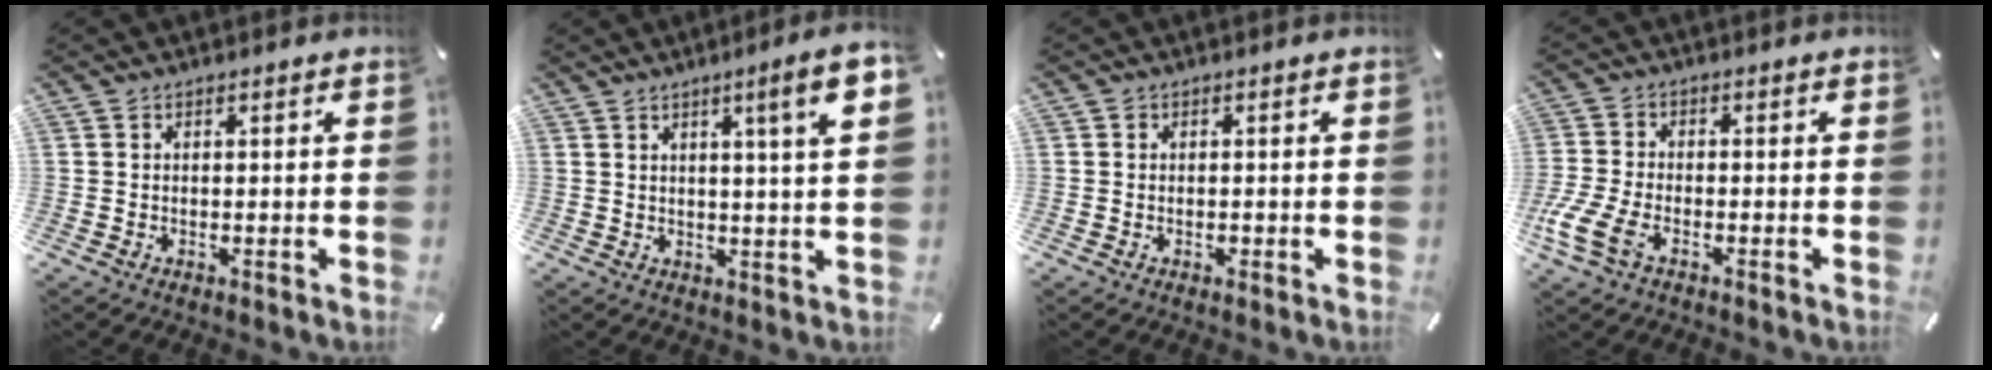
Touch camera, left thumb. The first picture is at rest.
{"total": 8.6, "force": [3.5, 0.4, 7.8], "torque": [-0.120, -0.009, 0.049]}
{"total": 0.7, "force": [-0.2, 0.7, 0.2], "torque": [-0.001, 0.005, -0.006]}
{"total": 7.6, "force": [-3.5, 3.9, 5.4], "torque": [-0.135, -0.004, -0.067]}